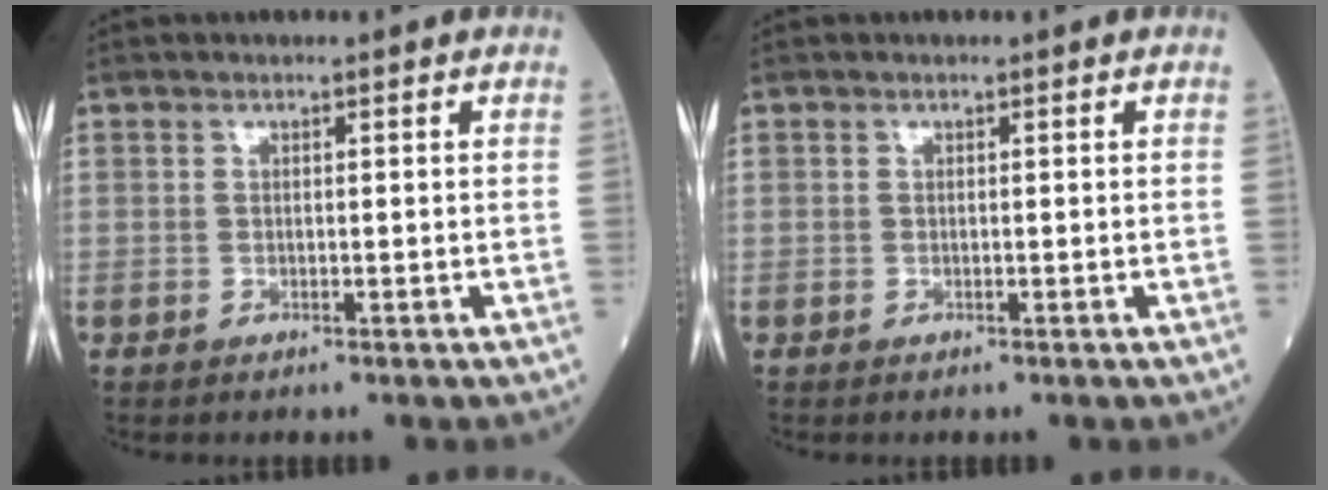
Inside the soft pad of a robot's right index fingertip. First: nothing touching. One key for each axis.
{"total": 0.0}